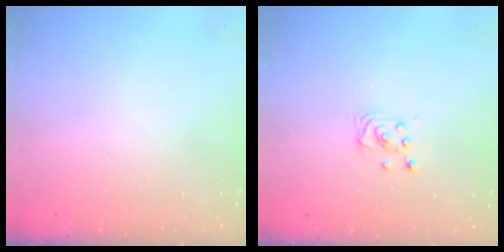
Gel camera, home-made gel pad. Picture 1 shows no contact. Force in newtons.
{"total": 2.6, "press": 2.6, "slide": 0.2}